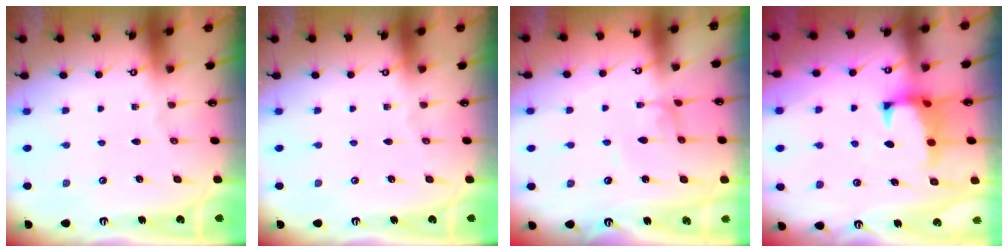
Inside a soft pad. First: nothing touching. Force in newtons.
{"total": 0.0}
{"total": 2.2, "press": 2.2, "slide": 0.1}
{"total": 1.0, "press": 0.2, "slide": 1.0}